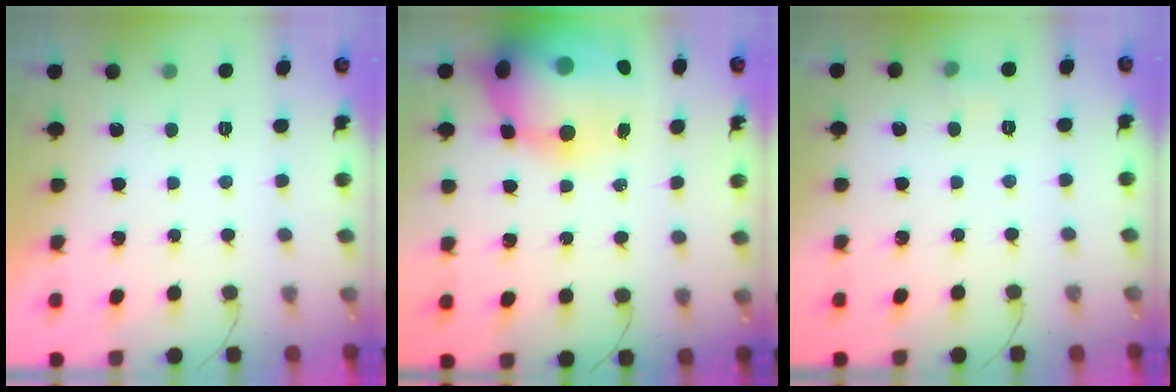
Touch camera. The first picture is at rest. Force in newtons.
{"total": 24.2, "press": 23.6, "slide": 5.5}
{"total": 3.5, "press": 3.2, "slide": 1.4}